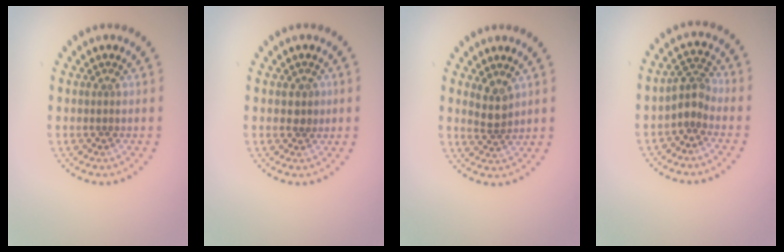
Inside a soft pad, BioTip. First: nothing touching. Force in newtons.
{"total": 1.5, "press": 1.4, "slide": 0.6}
{"total": 2.1, "press": 1.7, "slide": 1.3}
{"total": 2.2, "press": 1.8, "slide": 1.3}